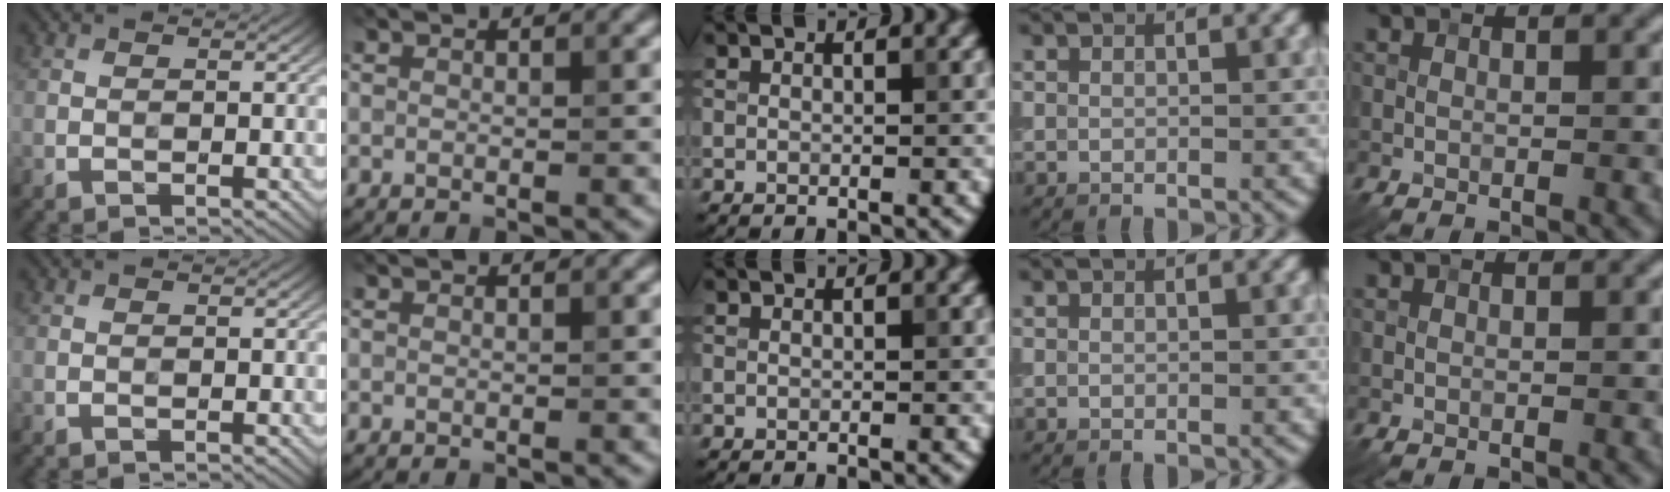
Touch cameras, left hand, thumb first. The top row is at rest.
{}